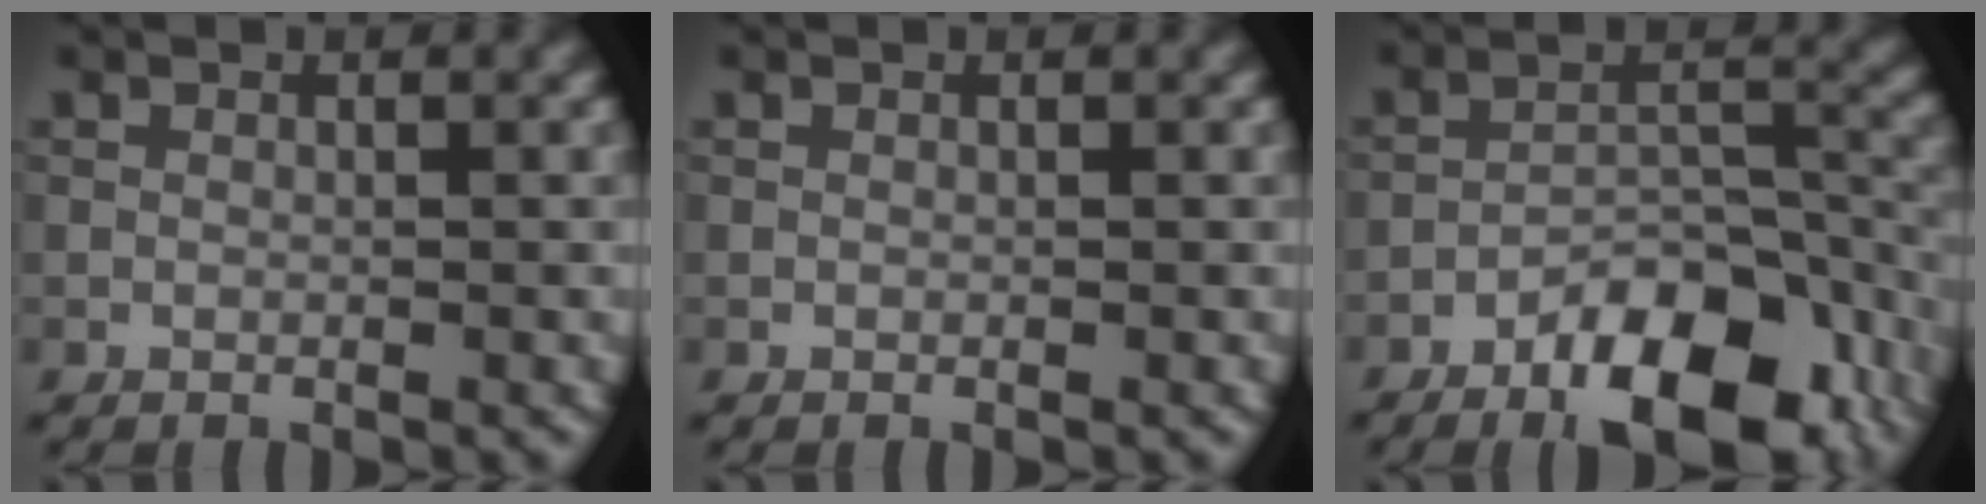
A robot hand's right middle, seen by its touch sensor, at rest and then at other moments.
{"total": 0.0}
{"total": 10.8, "force": [-6.7, 4.6, 7.1], "torque": [-0.103, -0.002, -0.108]}